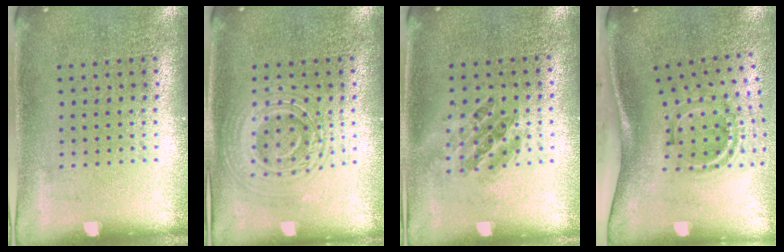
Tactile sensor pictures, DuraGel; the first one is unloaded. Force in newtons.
{"total": 2.6, "press": 2.5, "slide": 0.5}
{"total": 1.0, "press": 0.9, "slide": 0.5}
{"total": 2.0, "press": 1.3, "slide": 1.6}